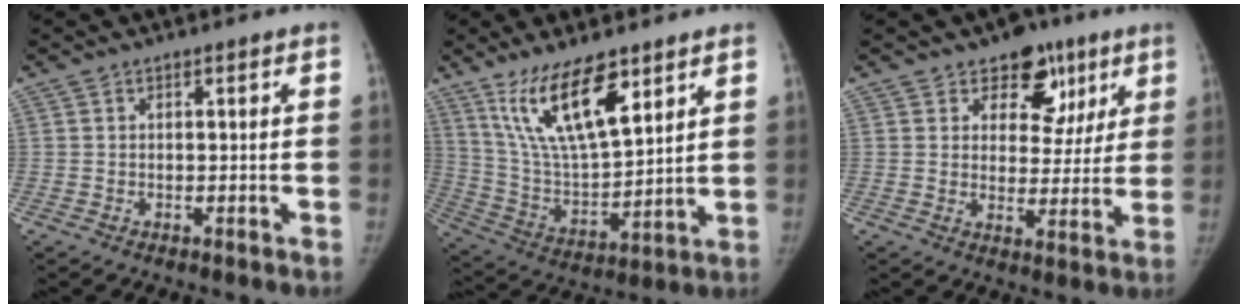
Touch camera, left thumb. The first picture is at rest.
{"total": 15.8, "force": [9.5, 5.1, 11.4], "torque": [-0.192, -0.049, 0.195]}
{"total": 10.2, "force": [5.7, 7.2, 4.3], "torque": [-0.003, -0.018, 0.078]}